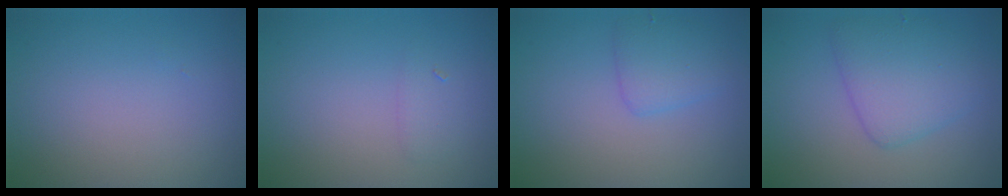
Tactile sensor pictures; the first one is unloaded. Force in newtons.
{"total": 1.0, "press": 1.0, "slide": 0.1}
{"total": 2.2, "press": 2.2, "slide": 0.2}
{"total": 4.2, "press": 4.2, "slide": 0.2}